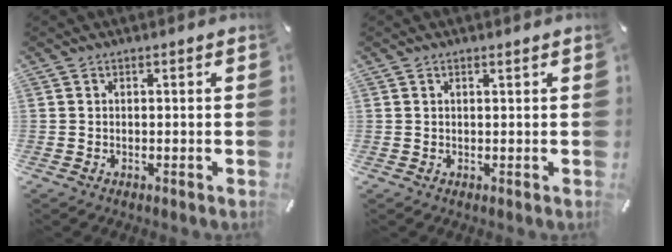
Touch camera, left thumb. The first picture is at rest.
{"total": 0.7, "force": [0.3, 0.0, 0.6], "torque": [-0.011, 0.000, 0.005]}